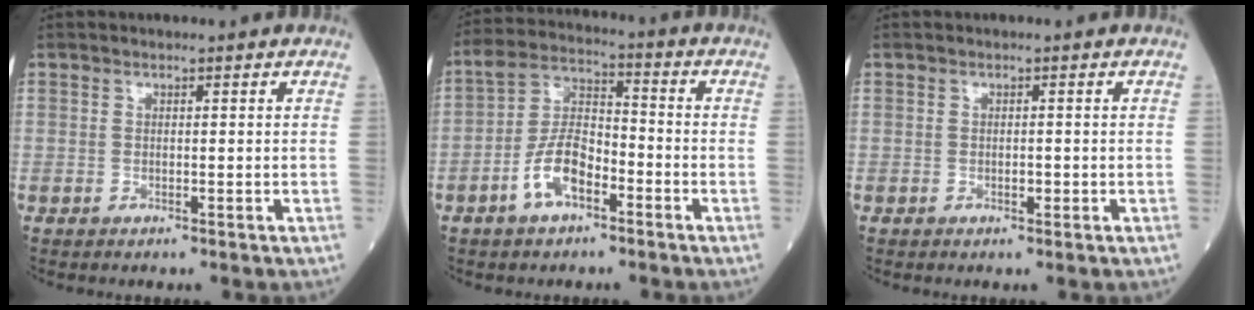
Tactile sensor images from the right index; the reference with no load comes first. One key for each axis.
{"total": 8.3, "fx": -3.9, "fy": 3.6, "fz": 6.4, "tx": -0.133, "ty": 0.013, "tz": -0.076}
{"total": 1.1, "fx": -0.3, "fy": 0.5, "fz": 1.0, "tx": -0.017, "ty": 0.000, "tz": -0.004}